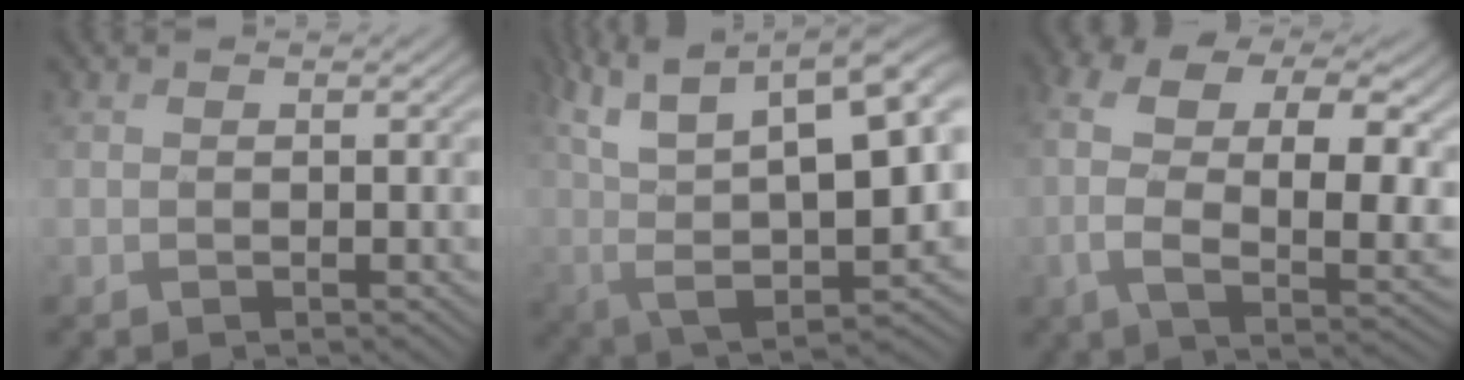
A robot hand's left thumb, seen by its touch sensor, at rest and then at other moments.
{"total": 18.2, "force": [3.7, 8.8, 15.4], "torque": [-0.277, 0.009, 0.082]}
{"total": 15.0, "force": [1.4, 8.9, 12.0], "torque": [-0.206, -0.017, 0.019]}